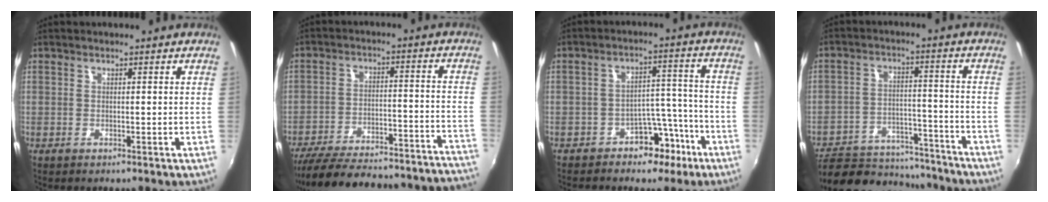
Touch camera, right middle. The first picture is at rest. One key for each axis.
{"total": 35.2, "fx": -32.0, "fy": 5.7, "fz": 13.4, "tx": -0.217, "ty": -0.030, "tz": -0.421}
{"total": 7.8, "fx": -5.5, "fy": 4.8, "fz": 2.8, "tx": -0.031, "ty": 0.043, "tz": -0.070}
{"total": 20.6, "fx": -17.6, "fy": 7.9, "fz": 7.4, "tx": -0.155, "ty": 0.015, "tz": -0.232}